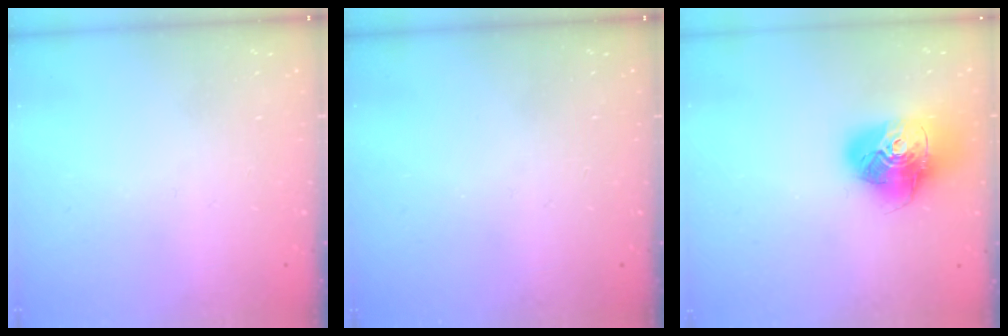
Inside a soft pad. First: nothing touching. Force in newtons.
{"total": 0.0}
{"total": 17.1, "press": 17.0, "slide": 2.2}